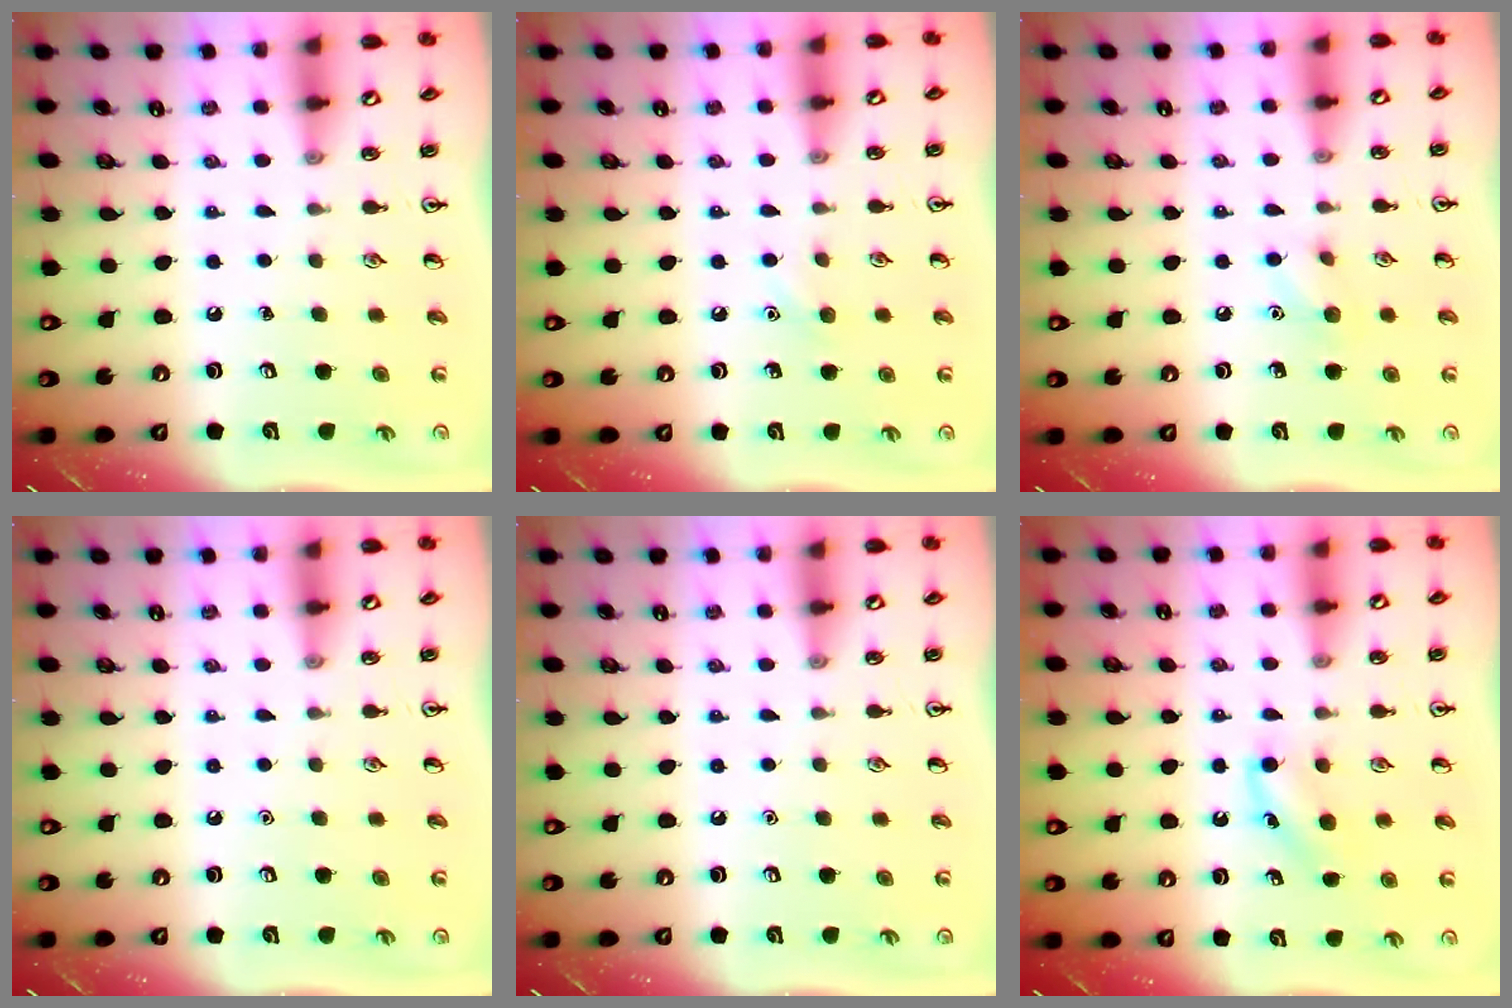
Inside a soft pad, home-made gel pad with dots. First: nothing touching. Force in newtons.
{"total": 4.6, "press": 4.4, "slide": 1.4}
{"total": 6.6, "press": 6.4, "slide": 1.9}
{"total": 0.0}
{"total": 0.0}
{"total": 5.1, "press": 4.8, "slide": 1.6}